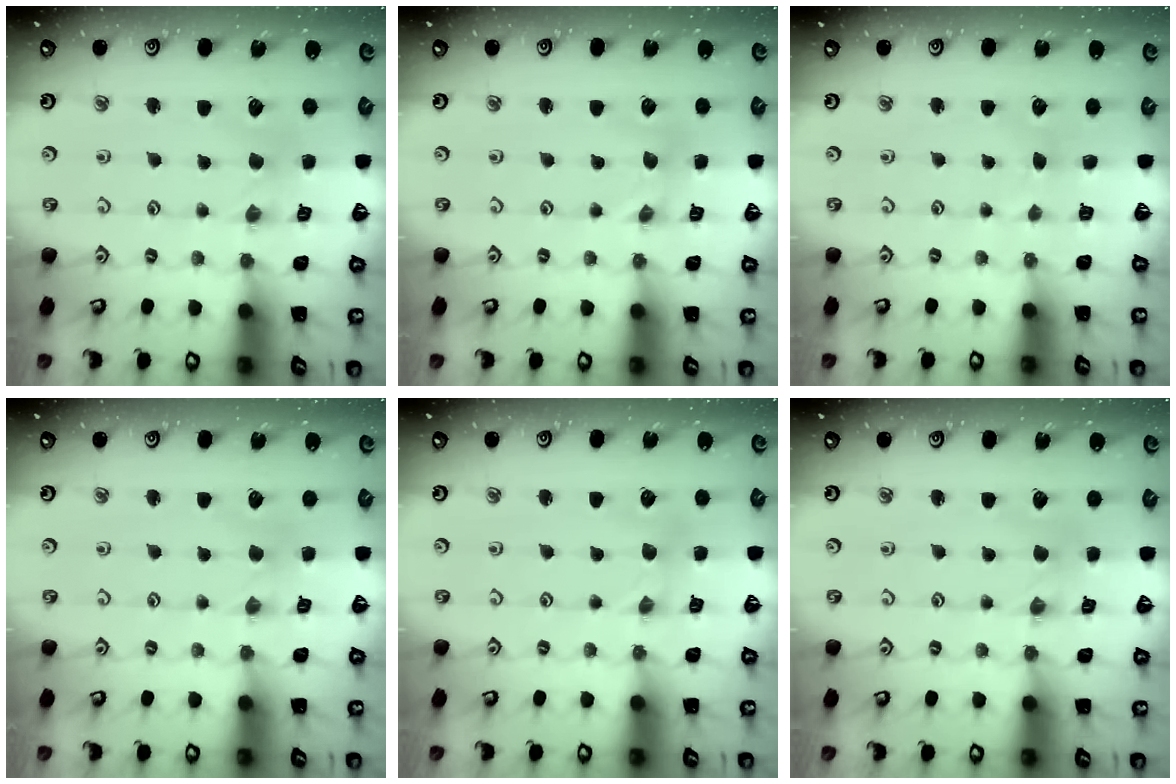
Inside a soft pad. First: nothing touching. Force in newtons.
{"total": 0.0}
{"total": 1.0, "press": 0.9, "slide": 0.2}
{"total": 0.0}
{"total": 2.2, "press": 2.2, "slide": 0.4}
{"total": 0.0}